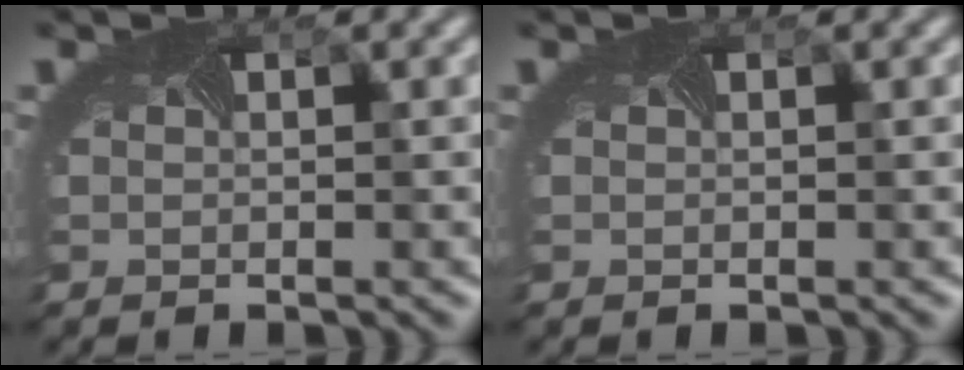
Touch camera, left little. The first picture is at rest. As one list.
[{"total": 0.0}]